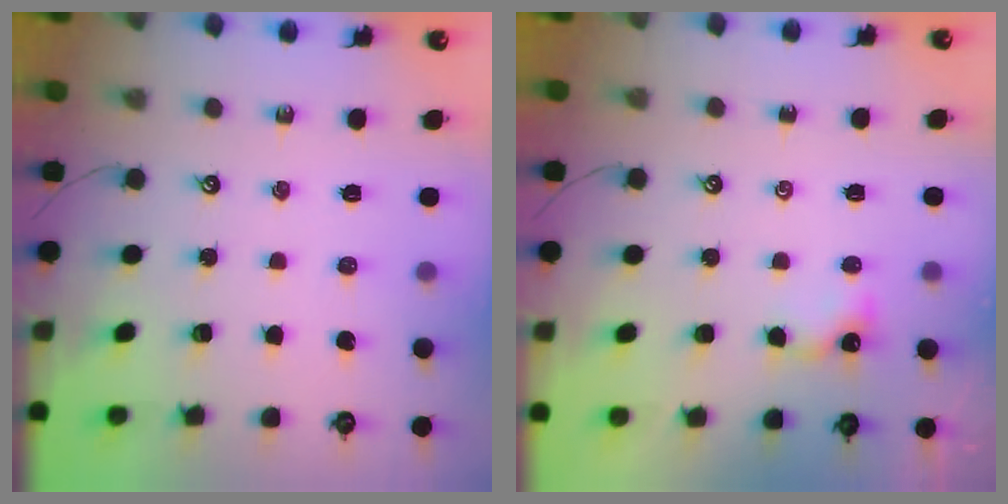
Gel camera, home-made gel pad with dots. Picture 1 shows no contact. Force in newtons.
{"total": 1.4, "press": 1.4, "slide": 0.3}